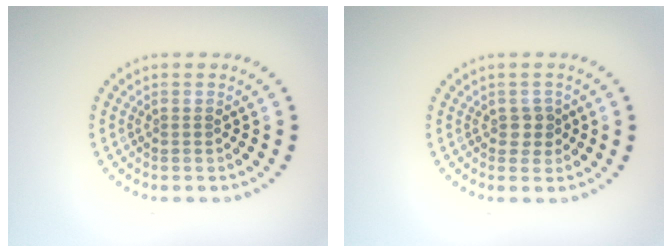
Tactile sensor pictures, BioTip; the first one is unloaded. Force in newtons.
{"total": 1.4, "press": 1.3, "slide": 0.4}